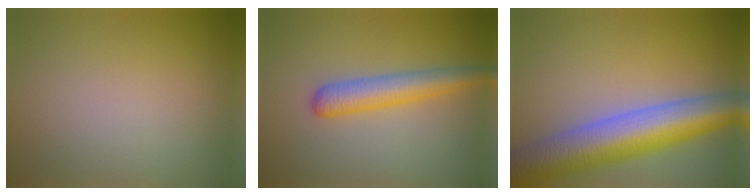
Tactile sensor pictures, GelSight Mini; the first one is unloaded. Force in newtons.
{"total": 3.8, "press": 3.8, "slide": 0.2}
{"total": 10.0, "press": 10.0, "slide": 0.4}